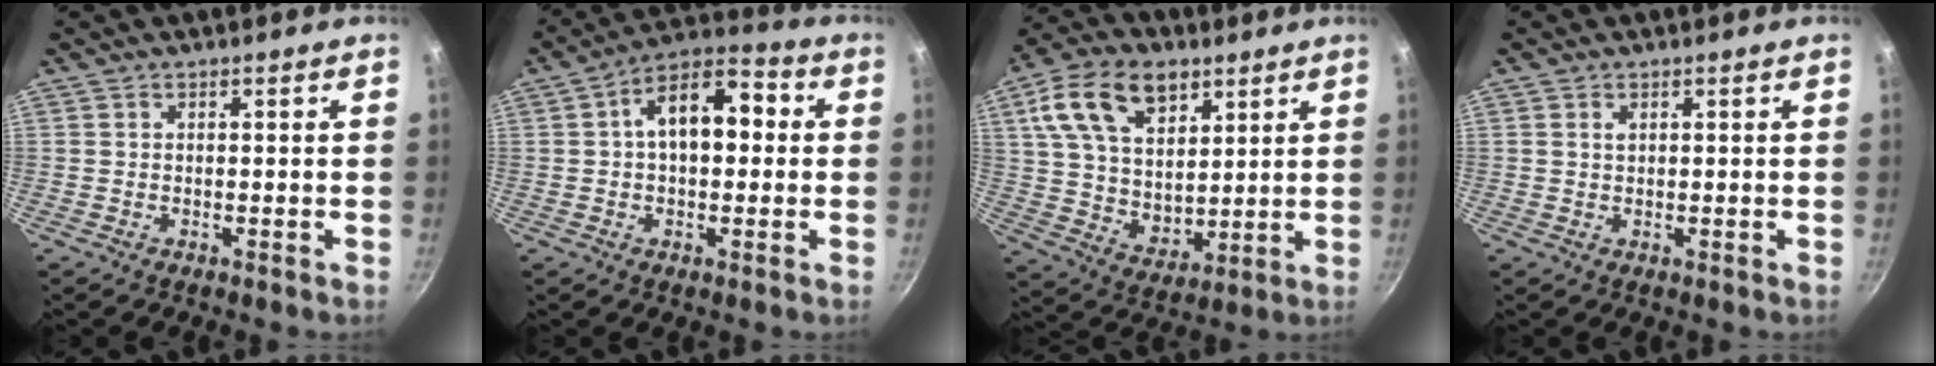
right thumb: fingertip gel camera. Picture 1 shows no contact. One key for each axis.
{"total": 12.7, "fx": 1.5, "fy": 7.7, "fz": 10.0, "tx": -0.114, "ty": 0.036, "tz": 0.007}
{"total": 18.2, "fx": 8.1, "fy": 11.9, "fz": 11.1, "tx": -0.163, "ty": -0.023, "tz": 0.148}
{"total": 1.1, "fx": 0.4, "fy": 0.7, "fz": 0.7, "tx": -0.011, "ty": 0.002, "tz": 0.007}